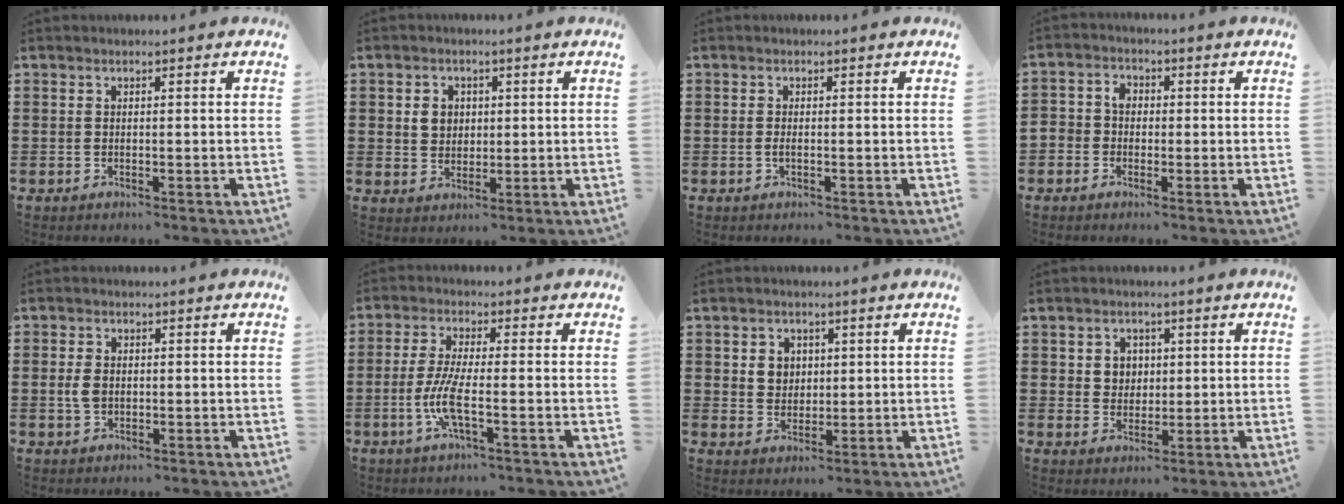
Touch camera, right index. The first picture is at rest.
{"total": 3.1, "force": [0.6, 2.7, 1.3], "torque": [-0.036, 0.010, 0.010]}
{"total": 0.8, "force": [-0.2, 0.2, 0.7], "torque": [-0.013, -0.002, -0.003]}
{"total": 2.8, "force": [-1.2, 2.4, 0.9], "torque": [-0.027, 0.009, -0.028]}
{"total": 2.7, "force": [0.0, 1.8, 2.0], "torque": [-0.048, 0.003, -0.004]}
{"total": 6.4, "force": [-1.9, 1.1, 6.1], "torque": [-0.137, -0.015, -0.043]}
{"total": 3.2, "force": [1.1, 2.8, 1.0], "torque": [-0.030, 0.010, 0.018]}
{"total": 3.2, "force": [0.9, 3.0, 0.7], "torque": [-0.028, 0.011, 0.015]}